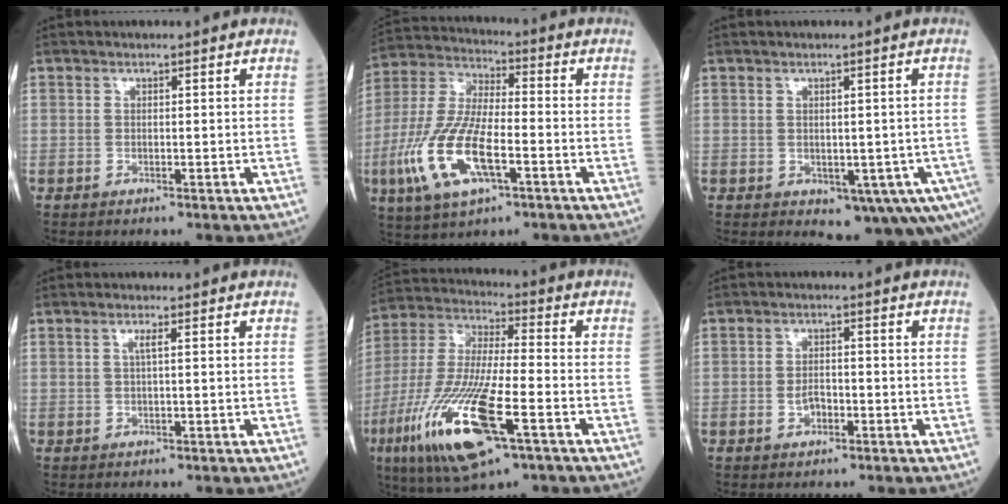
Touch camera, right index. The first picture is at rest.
{"total": 14.8, "force": [-4.9, 5.0, 13.1], "torque": [-0.290, -0.007, -0.091]}
{"total": 8.8, "force": [-3.7, 3.9, 7.0], "torque": [-0.064, 0.000, -0.038]}
{"total": 1.3, "force": [0.4, -0.1, 1.2], "torque": [-0.029, 0.000, 0.006]}
{"total": 20.0, "force": [-8.3, 4.0, 17.8], "torque": [-0.404, -0.039, -0.150]}
{"total": 2.5, "force": [-0.9, 1.4, 1.9], "torque": [-0.033, 0.005, -0.014]}